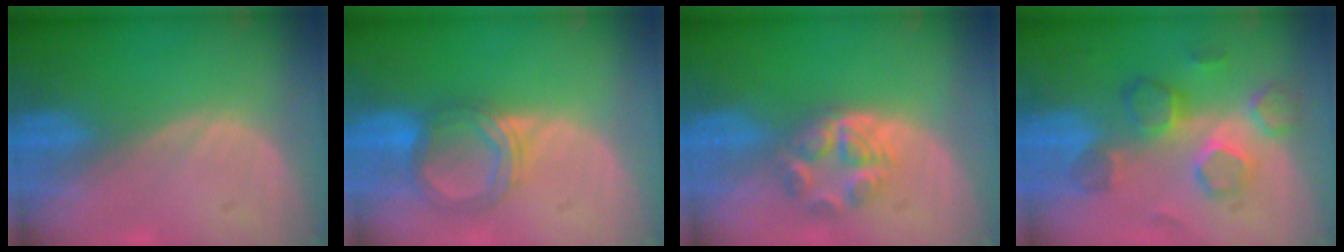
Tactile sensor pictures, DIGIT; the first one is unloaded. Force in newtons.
{"total": 5.5, "press": 5.4, "slide": 1.4}
{"total": 6.1, "press": 5.1, "slide": 3.3}
{"total": 8.0, "press": 7.8, "slide": 1.8}